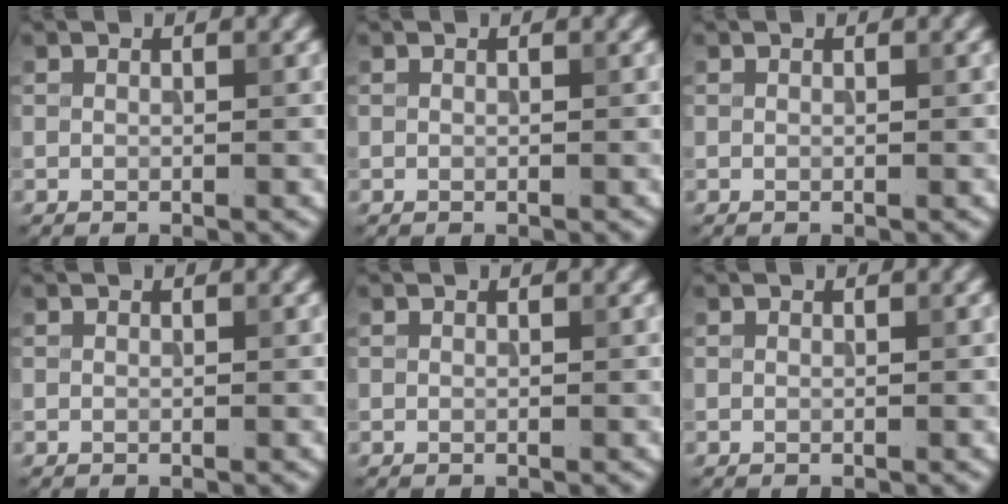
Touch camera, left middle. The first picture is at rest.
{"total": 0.0}
{"total": 0.0}
{"total": 0.0}
{"total": 0.0}
{"total": 0.0}